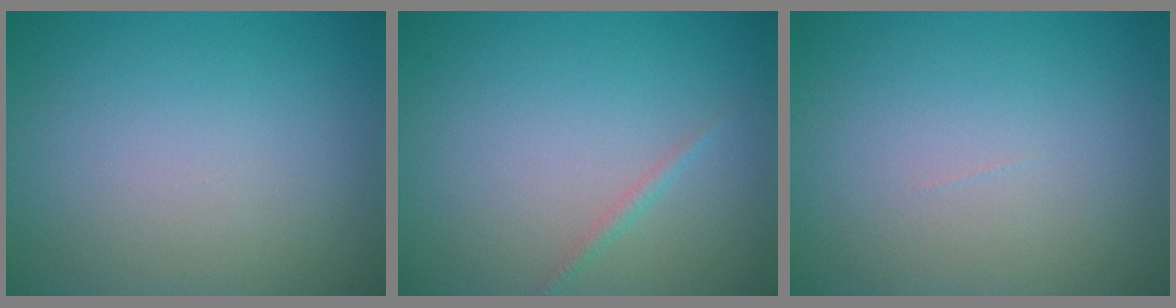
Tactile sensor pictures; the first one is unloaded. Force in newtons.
{"total": 0.7, "press": 0.7, "slide": 0.1}
{"total": 0.0}